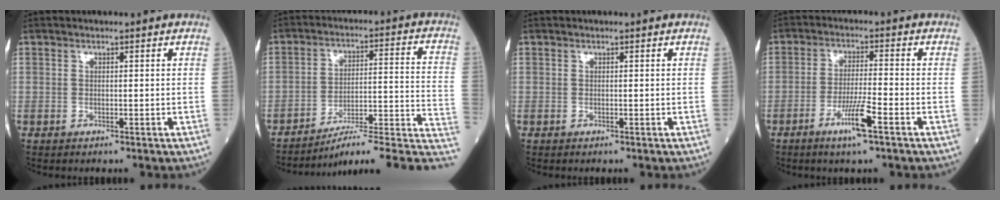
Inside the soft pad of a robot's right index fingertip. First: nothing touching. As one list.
[{"total": 16.0, "force": [-12.8, 0.3, 9.6], "torque": [-0.083, 0.047, -0.182]}, {"total": 0.0}, {"total": 6.1, "force": [-3.3, -0.2, 5.1], "torque": [-0.098, -0.009, -0.063]}]